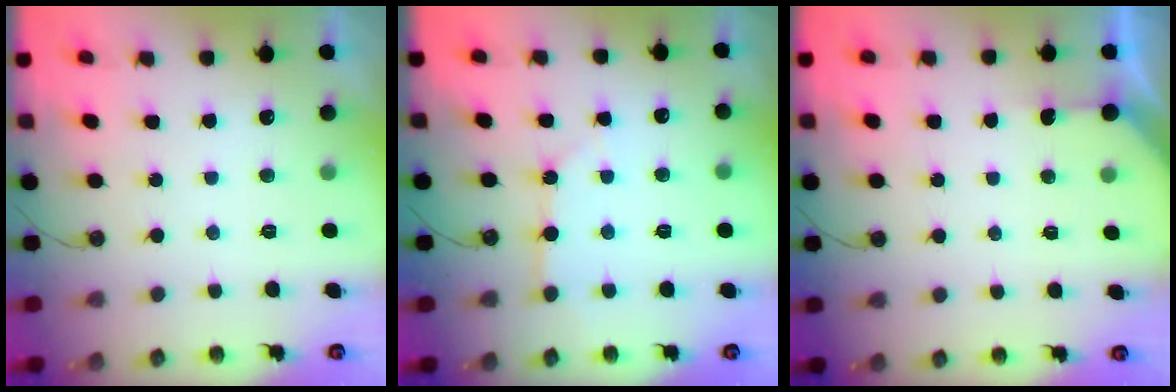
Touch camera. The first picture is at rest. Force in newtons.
{"total": 3.2, "press": 3.1, "slide": 0.4}
{"total": 2.7, "press": 2.7, "slide": 0.2}